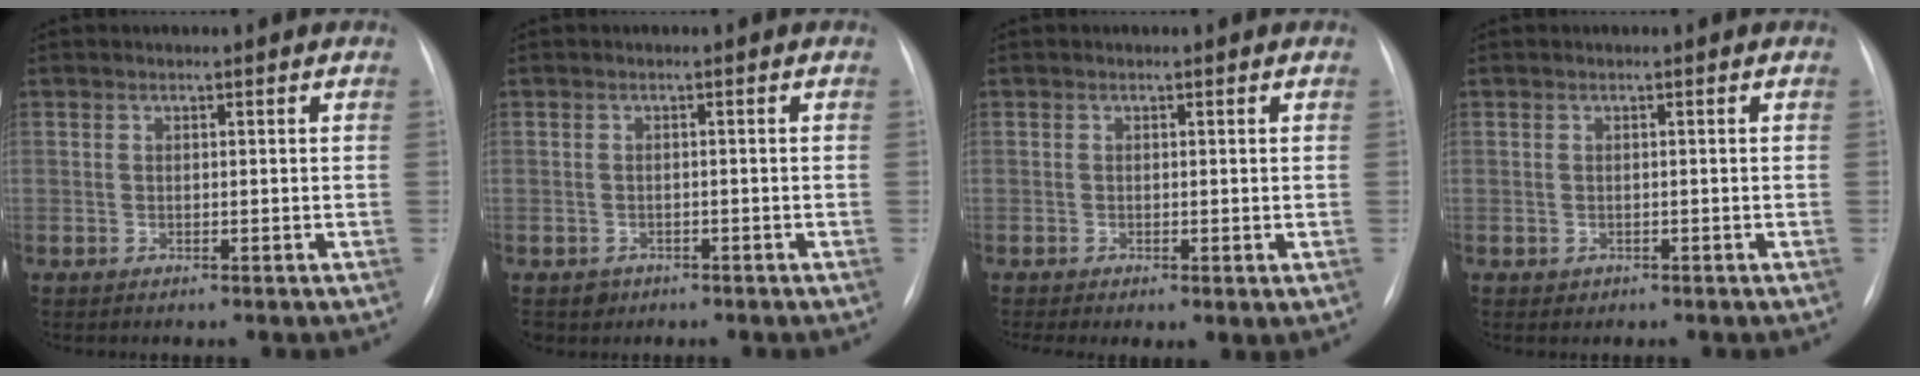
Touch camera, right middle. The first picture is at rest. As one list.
[{"total": 2.0, "force": [-1.1, 1.6, 0.0], "torque": [0.000, 0.005, -0.016]}, {"total": 2.3, "force": [-0.6, 0.7, 2.1], "torque": [-0.037, -0.011, -0.008]}, {"total": 0.6, "force": [-0.3, 0.5, 0.1], "torque": [-0.006, 0.000, -0.002]}]